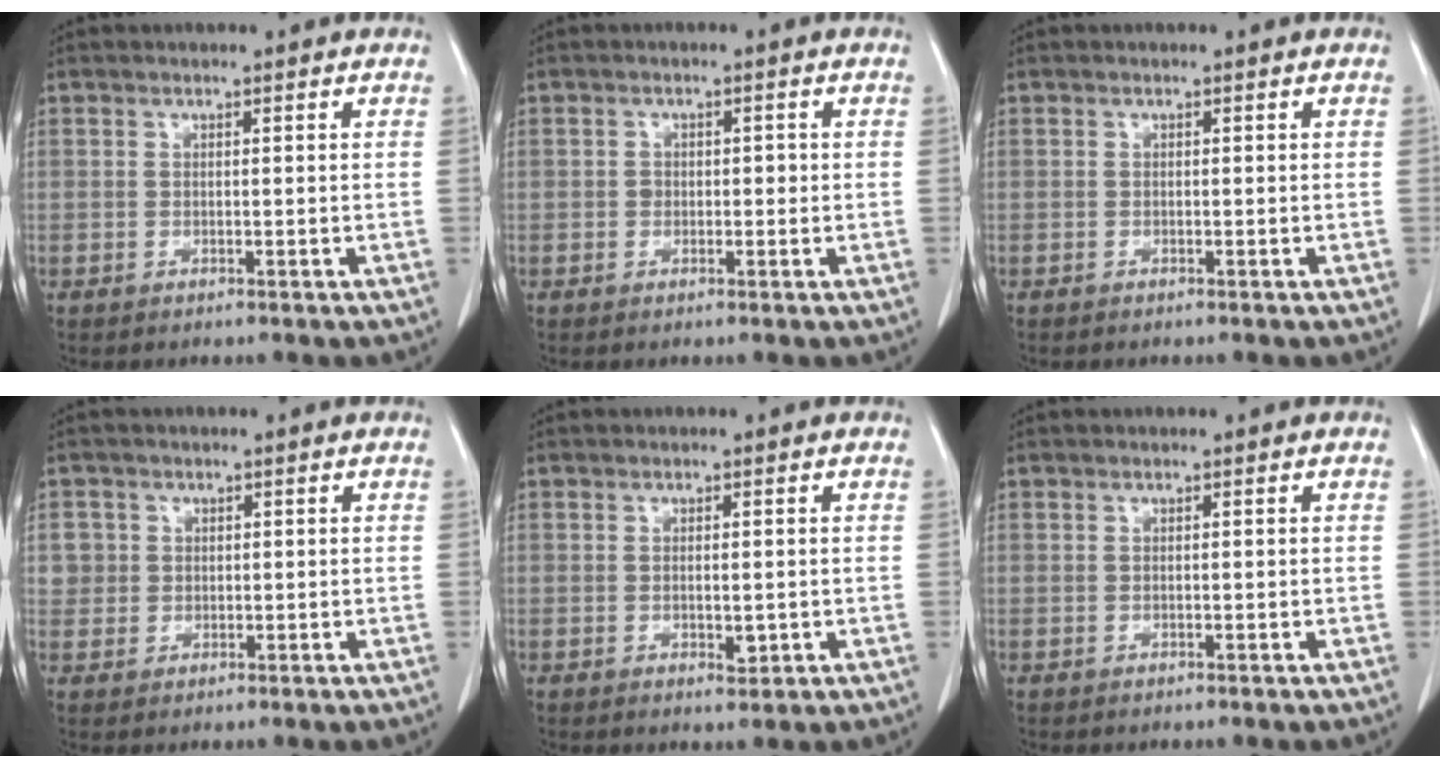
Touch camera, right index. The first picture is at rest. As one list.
[{"total": 2.4, "force": [-0.2, 1.8, 1.4], "torque": [-0.028, 0.016, 0.000]}, {"total": 0.0}, {"total": 4.4, "force": [0.8, 4.3, 0.4], "torque": [0.000, 0.013, 0.021]}, {"total": 2.6, "force": [-0.4, 1.3, 2.2], "torque": [-0.039, -0.004, 0.000]}, {"total": 0.0}]